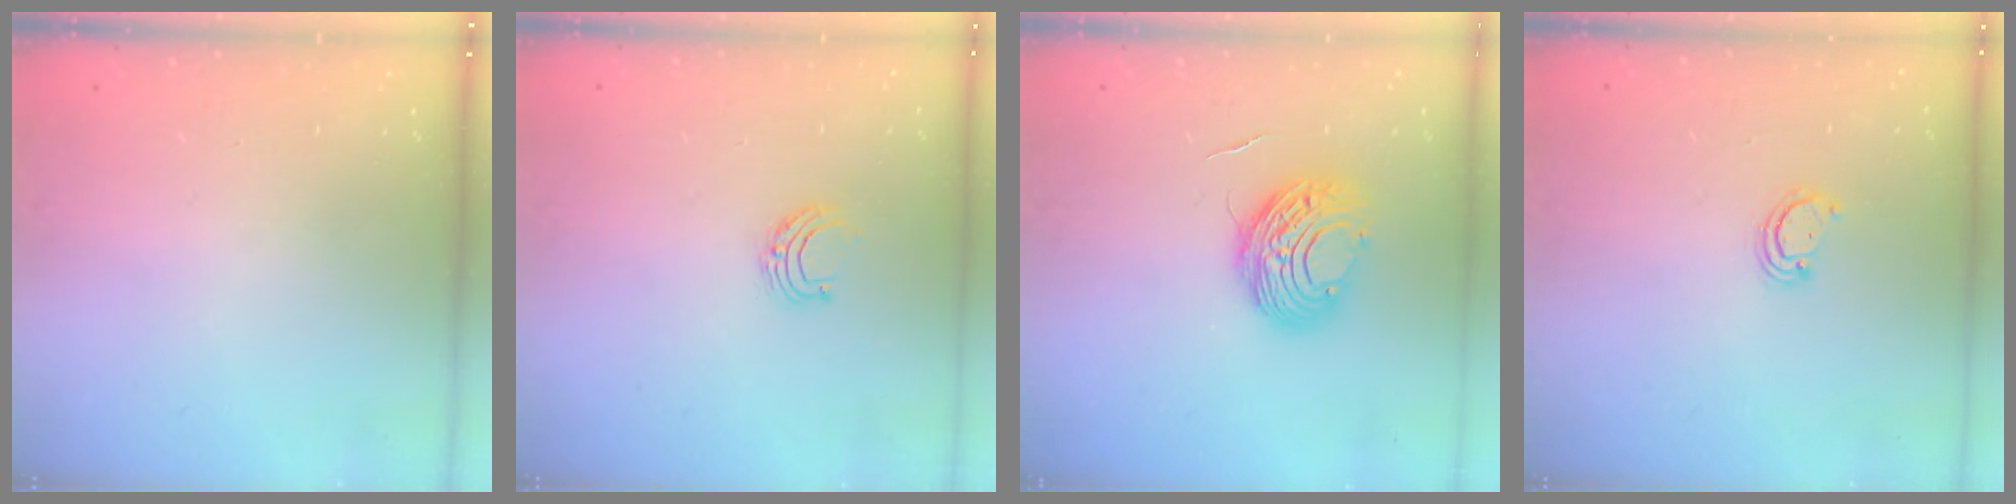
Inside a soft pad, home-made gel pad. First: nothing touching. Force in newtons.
{"total": 5.0, "press": 5.0, "slide": 0.5}
{"total": 10.1, "press": 10.1, "slide": 0.8}
{"total": 2.3, "press": 2.3, "slide": 0.3}